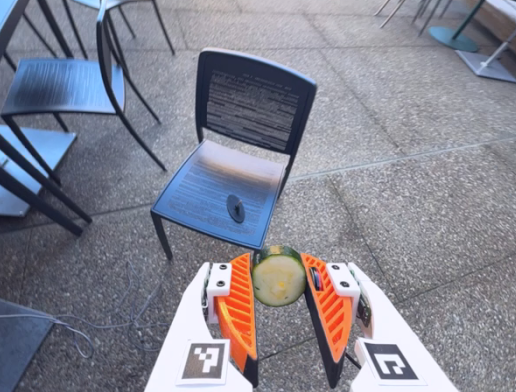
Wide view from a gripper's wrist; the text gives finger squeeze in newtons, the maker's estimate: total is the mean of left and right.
{"total": 9.6, "left": 9.0, "right": 10.2}